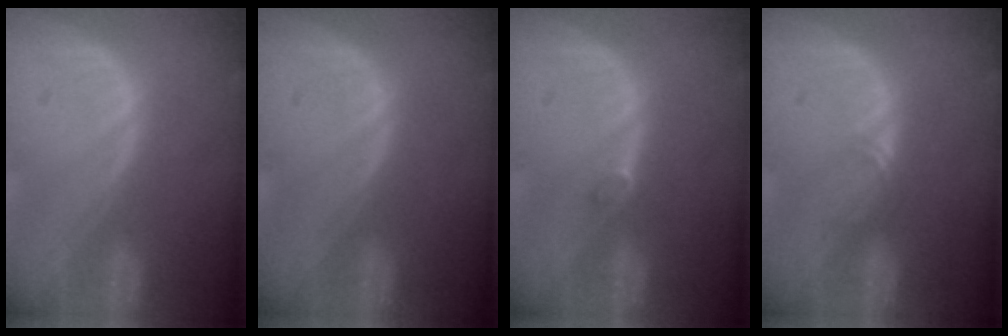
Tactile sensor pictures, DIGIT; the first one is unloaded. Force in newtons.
{"total": 0.0}
{"total": 1.2, "press": 1.2, "slide": 0.2}
{"total": 1.4, "press": 1.1, "slide": 0.9}